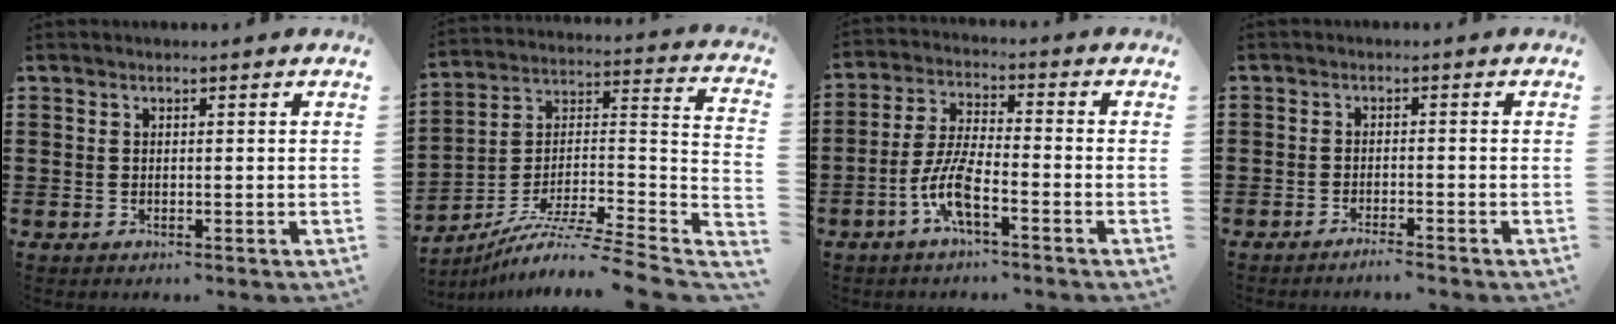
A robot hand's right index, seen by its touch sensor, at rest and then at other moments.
{"total": 8.0, "force": [-6.4, 0.0, 4.8], "torque": [-0.086, -0.013, -0.134]}
{"total": 7.3, "force": [-3.8, 1.6, 6.0], "torque": [-0.147, -0.012, -0.078]}
{"total": 1.6, "force": [-1.6, -0.1, 0.4], "torque": [-0.006, 0.003, -0.030]}